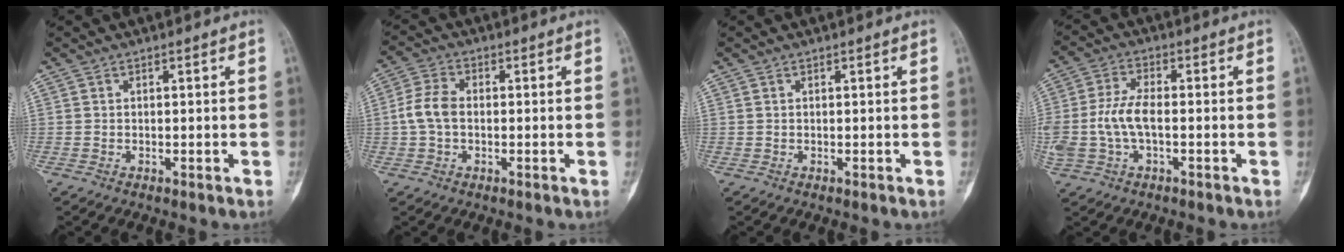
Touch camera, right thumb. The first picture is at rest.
{"total": 5.6, "force": [-0.4, 3.7, 4.2], "torque": [-0.090, 0.015, -0.015]}
{"total": 0.0}
{"total": 8.1, "force": [-1.1, 4.1, 6.9], "torque": [-0.164, 0.025, -0.021]}